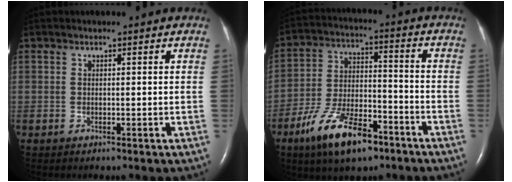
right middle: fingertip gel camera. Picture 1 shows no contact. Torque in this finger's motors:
{"motor_torque": [1.10, -1.04, 0.27, 0.17]}